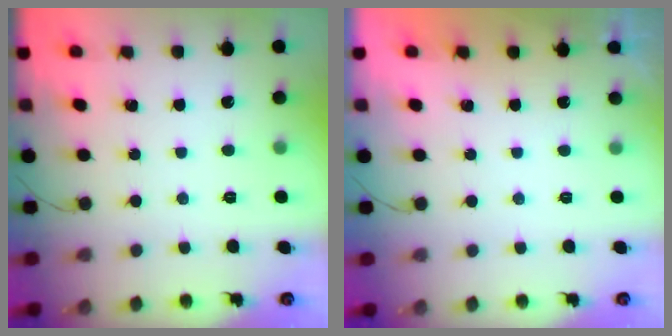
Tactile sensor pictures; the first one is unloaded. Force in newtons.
{"total": 0.6, "press": 0.2, "slide": 0.5}